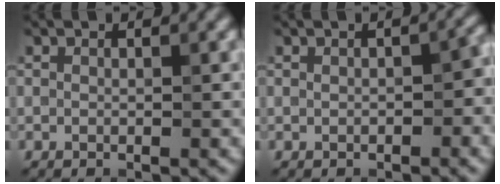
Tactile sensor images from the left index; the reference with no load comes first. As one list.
[{"total": 2.3, "force": [-0.3, 1.2, 1.9], "torque": [-0.026, 0.002, -0.002]}]